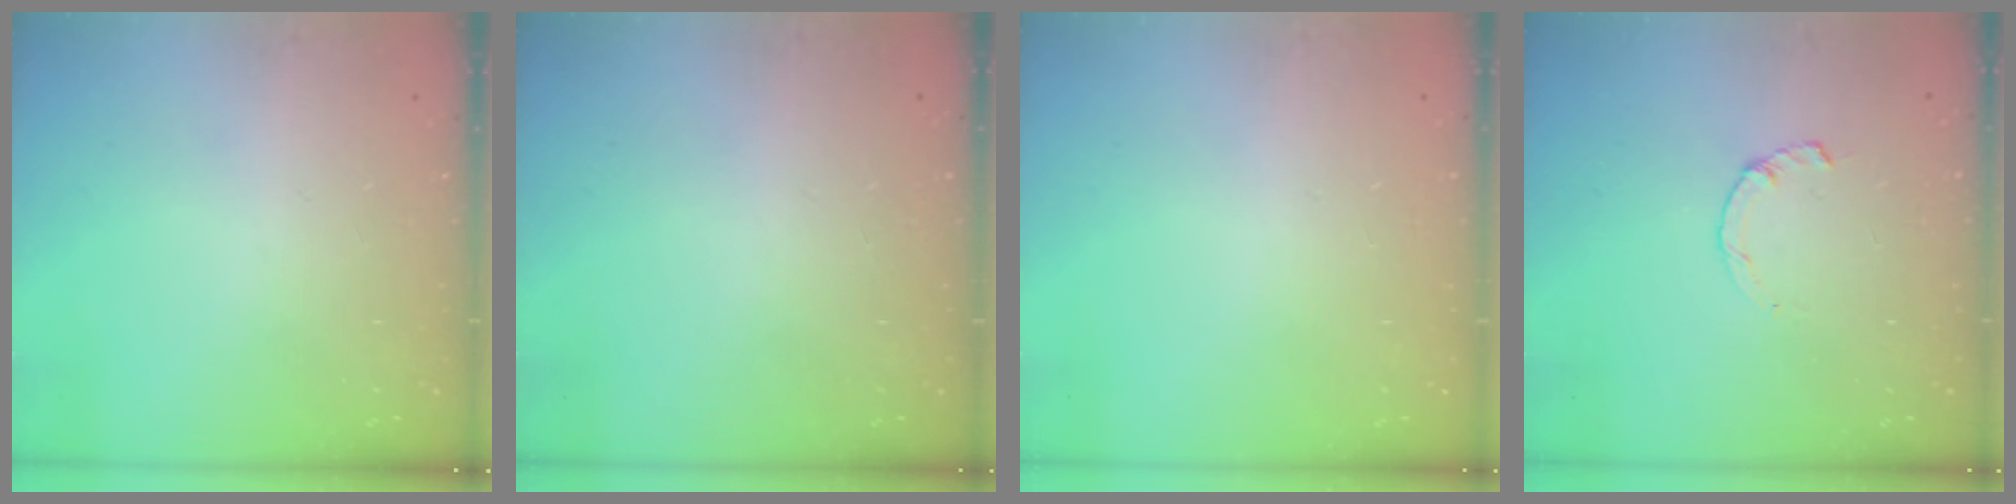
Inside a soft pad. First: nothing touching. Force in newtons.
{"total": 2.4, "press": 2.4, "slide": 0.2}
{"total": 2.6, "press": 2.6, "slide": 0.2}
{"total": 2.2, "press": 2.2, "slide": 0.2}